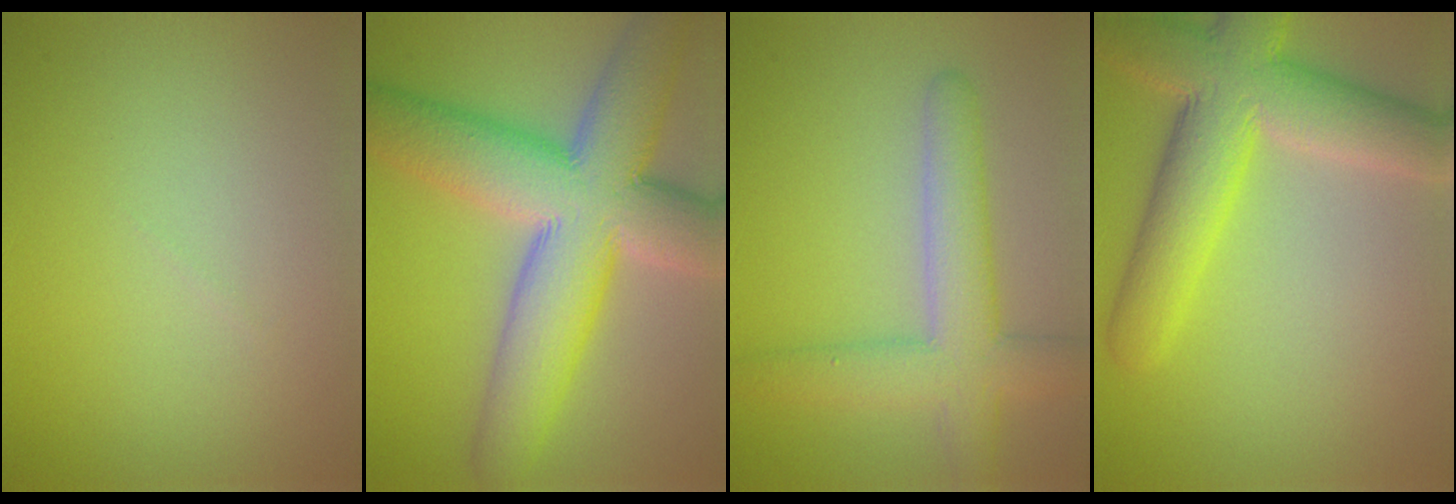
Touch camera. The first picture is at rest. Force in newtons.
{"total": 12.8, "press": 12.8, "slide": 0.7}
{"total": 5.9, "press": 5.9, "slide": 0.2}
{"total": 9.0, "press": 9.0, "slide": 0.4}